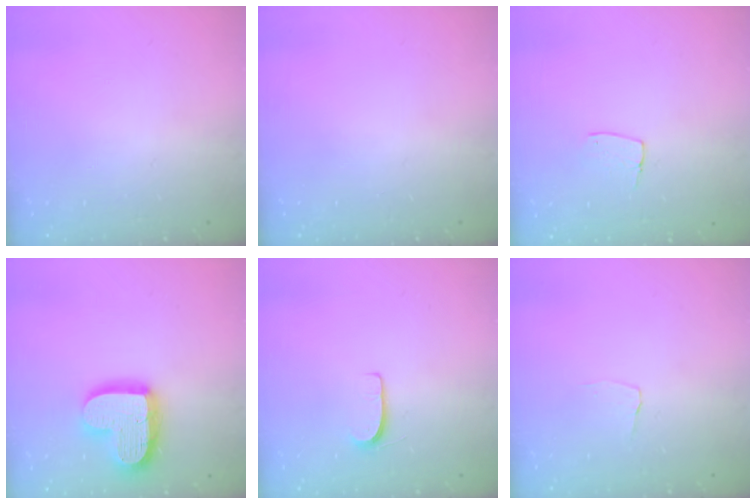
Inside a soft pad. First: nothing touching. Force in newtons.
{"total": 0.0}
{"total": 5.5, "press": 5.5, "slide": 0.4}
{"total": 17.1, "press": 17.0, "slide": 1.5}
{"total": 5.2, "press": 5.2, "slide": 0.5}
{"total": 2.9, "press": 2.8, "slide": 0.3}